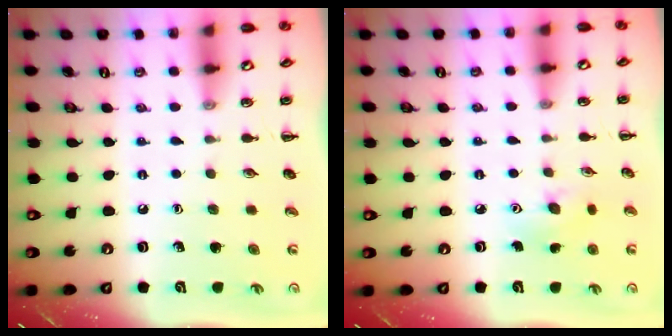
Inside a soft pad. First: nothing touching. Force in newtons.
{"total": 5.6, "press": 5.5, "slide": 1.0}